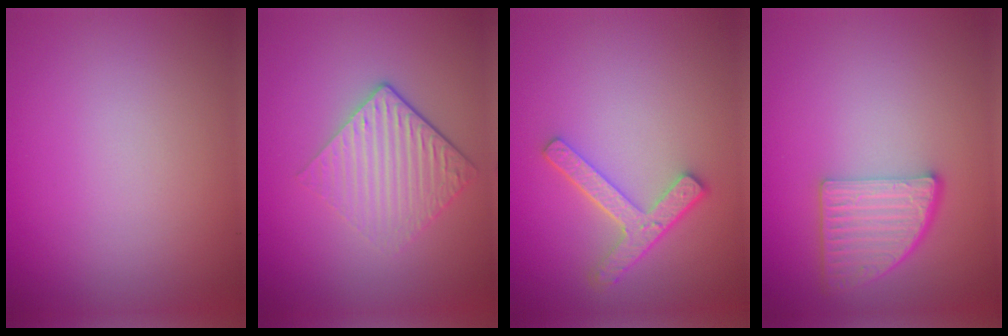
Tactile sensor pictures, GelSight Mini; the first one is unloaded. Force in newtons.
{"total": 3.8, "press": 2.8, "slide": 2.6}
{"total": 3.8, "press": 2.9, "slide": 2.4}
{"total": 4.5, "press": 3.5, "slide": 2.8}